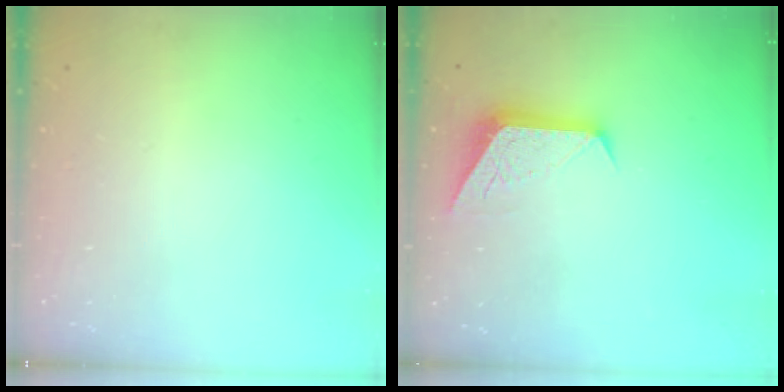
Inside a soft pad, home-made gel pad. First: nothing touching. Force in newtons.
{"total": 9.8, "press": 9.7, "slide": 0.9}